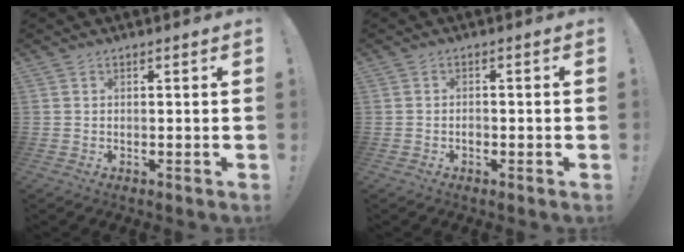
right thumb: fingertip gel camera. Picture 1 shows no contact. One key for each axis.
{"total": 1.6, "fx": -1.1, "fy": 0.8, "fz": 0.9, "tx": -0.022, "ty": 0.007, "tz": -0.018}